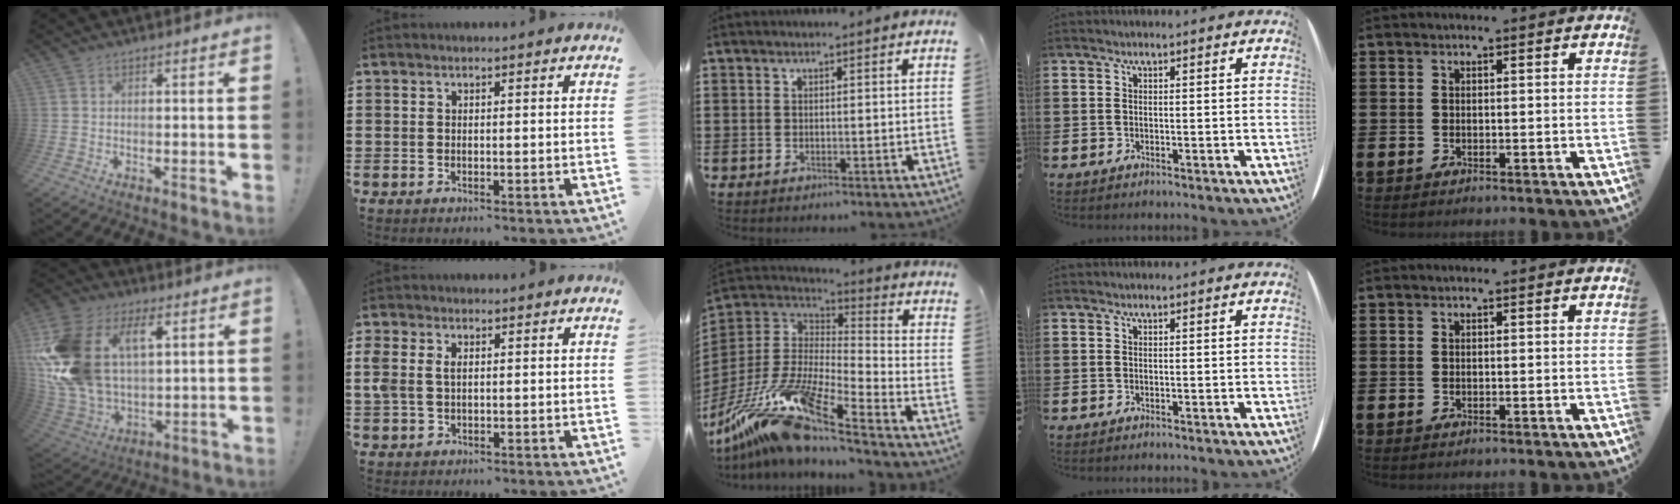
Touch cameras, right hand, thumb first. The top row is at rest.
{"thumb": {"total": 23.0, "force": [7.5, 15.4, 15.3], "torque": [-0.298, -0.029, 0.141]}, "index": {"total": 2.5, "force": [0.5, 1.6, 1.8], "torque": [-0.040, 0.010, 0.007]}, "middle": {"total": 14.7, "force": [-11.6, 0.9, 8.9], "torque": [-0.206, -0.002, -0.236]}}